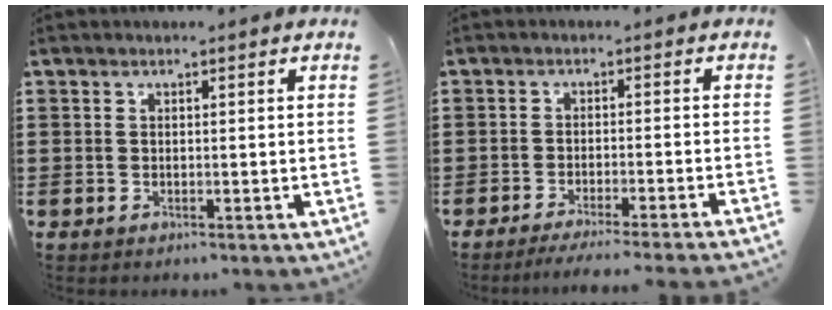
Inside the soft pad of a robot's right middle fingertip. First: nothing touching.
{"total": 2.7, "force": [-2.5, -0.5, 1.1], "torque": [-0.019, -0.001, -0.051]}